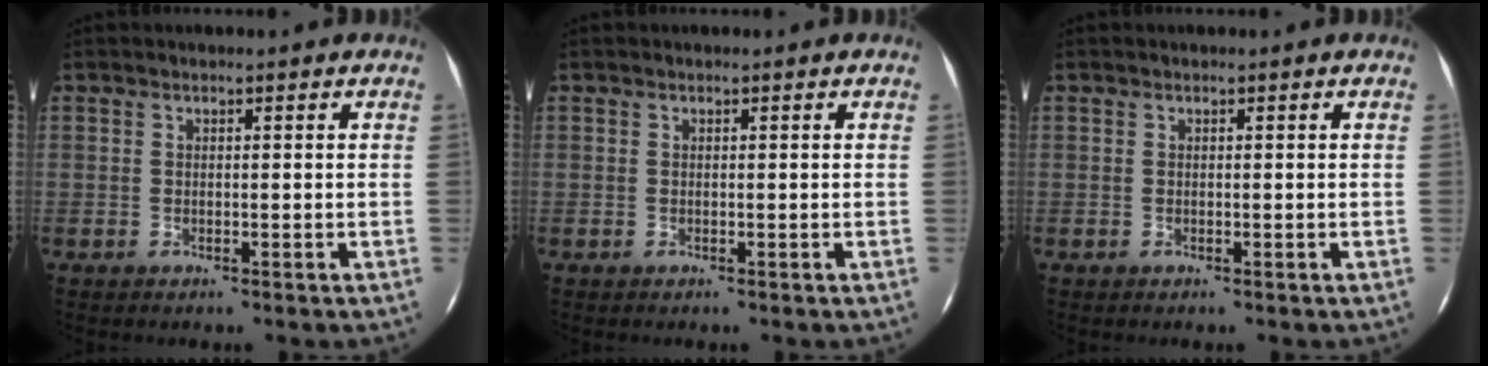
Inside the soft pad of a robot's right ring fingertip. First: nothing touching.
{"total": 0.0}
{"total": 0.0}